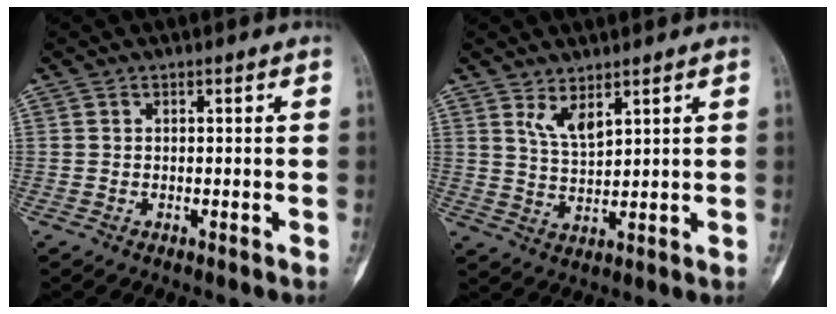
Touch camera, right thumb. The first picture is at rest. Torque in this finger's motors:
{"motor_torque": [0.48, 1.19, 0.94, 0.06, 0.03]}